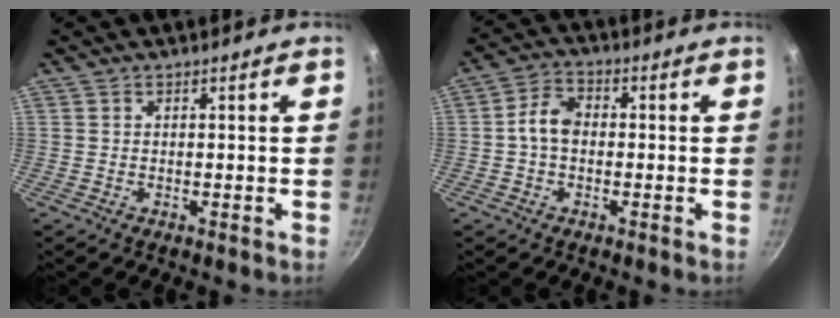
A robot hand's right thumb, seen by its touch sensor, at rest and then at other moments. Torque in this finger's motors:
{"motor_torque": [0.64, 1.42, 0.76, -0.36, 0.04]}